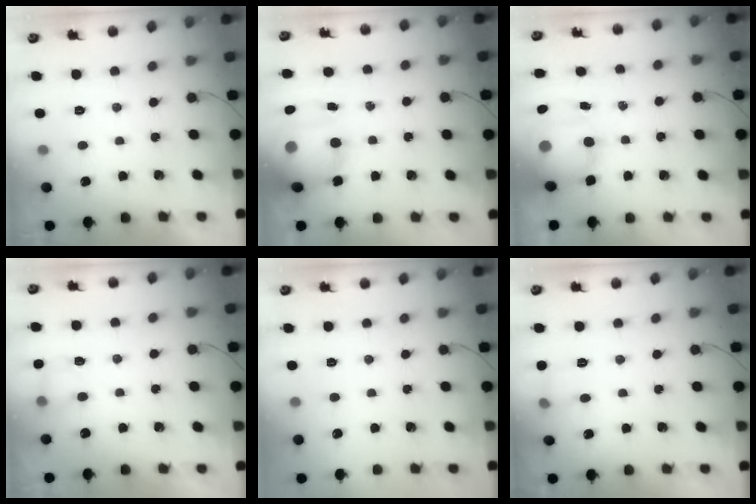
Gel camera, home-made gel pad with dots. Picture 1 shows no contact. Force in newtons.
{"total": 17.1, "press": 16.5, "slide": 4.2}
{"total": 12.4, "press": 12.0, "slide": 2.8}
{"total": 4.0, "press": 3.8, "slide": 1.2}
{"total": 0.0}
{"total": 5.5, "press": 5.2, "slide": 1.6}